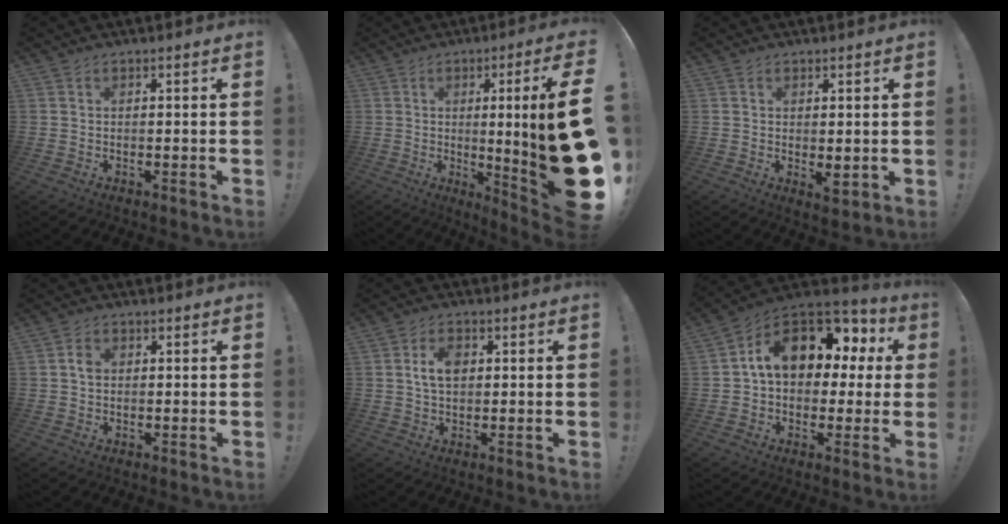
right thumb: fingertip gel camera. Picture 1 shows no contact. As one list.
[{"total": 21.7, "force": [-0.5, 0.3, 21.7], "torque": [-0.305, -0.033, -0.002]}, {"total": 3.1, "force": [0.5, 1.4, 2.7], "torque": [-0.020, -0.011, 0.010]}, {"total": 2.2, "force": [0.0, 1.7, 1.4], "torque": [-0.020, 0.003, -0.002]}, {"total": 5.9, "force": [1.0, 3.6, 4.6], "torque": [-0.075, 0.006, 0.017]}, {"total": 15.2, "force": [5.7, 9.8, 10.2], "torque": [-0.154, -0.023, 0.099]}]